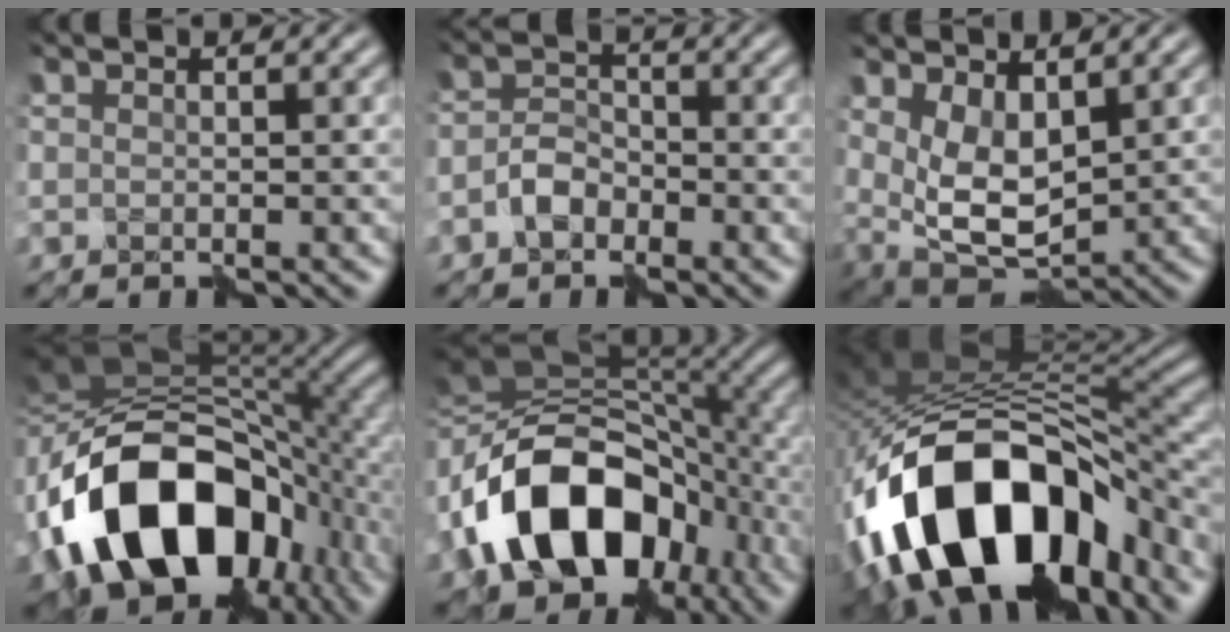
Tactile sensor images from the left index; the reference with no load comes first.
{"total": 2.8, "force": [-2.0, 1.6, 1.2], "torque": [-0.018, 0.011, -0.046]}
{"total": 5.8, "force": [1.0, 3.3, 4.7], "torque": [-0.098, -0.016, 0.023]}
{"total": 17.7, "force": [-5.6, 11.5, 12.2], "torque": [-0.233, -0.005, -0.100]}
{"total": 16.3, "force": [-5.7, 11.0, 10.6], "torque": [-0.195, 0.001, -0.111]}
{"total": 17.1, "force": [-8.4, 9.1, 11.7], "torque": [-0.207, -0.004, -0.143]}